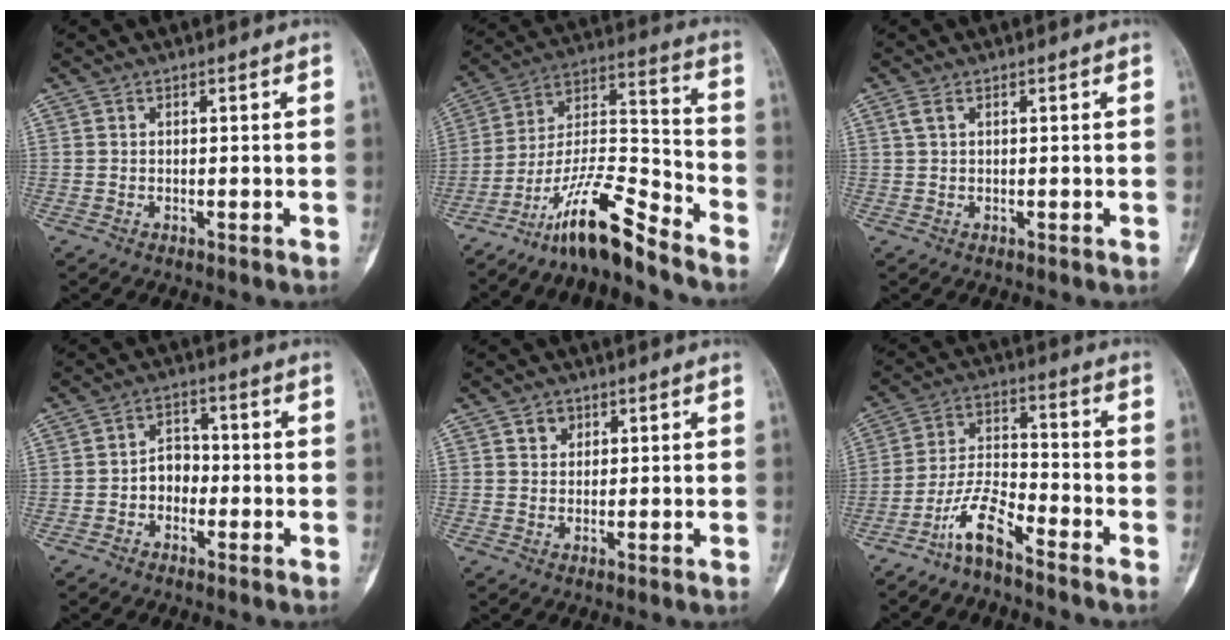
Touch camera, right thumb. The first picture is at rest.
{"total": 14.5, "force": [-11.6, 2.3, 8.5], "torque": [-0.161, 0.100, -0.210]}
{"total": 1.4, "force": [0.6, 0.6, 1.1], "torque": [-0.032, 0.010, 0.016]}
{"total": 4.6, "force": [-1.2, 3.6, 2.6], "torque": [-0.017, 0.022, -0.031]}
{"total": 2.6, "force": [1.3, 2.1, 0.8], "torque": [0.002, -0.006, 0.018]}
{"total": 7.9, "force": [-6.0, 1.8, 4.8], "torque": [-0.101, 0.057, -0.121]}